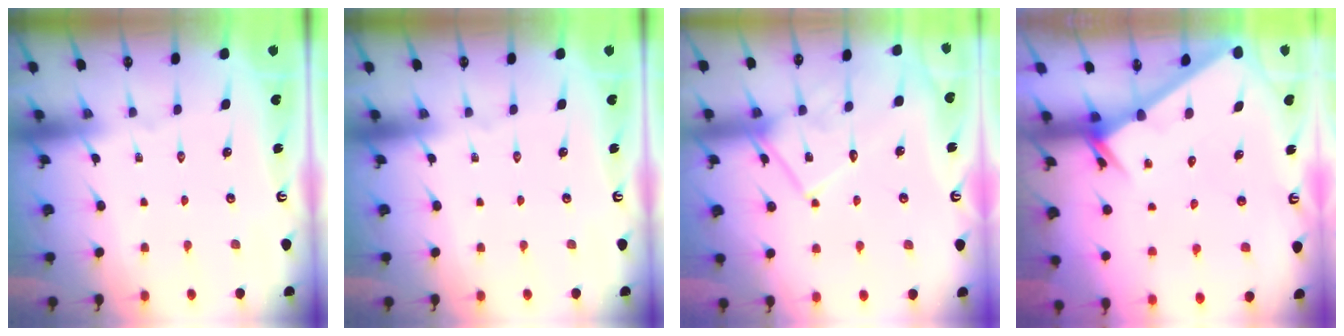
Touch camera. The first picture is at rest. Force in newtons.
{"total": 0.0}
{"total": 11.9, "press": 11.8, "slide": 0.6}
{"total": 2.6, "press": 2.6, "slide": 0.0}